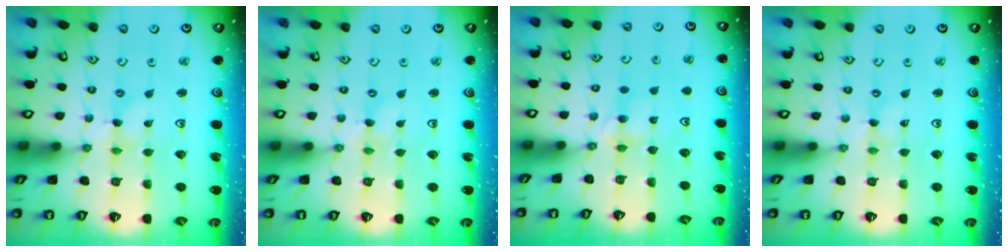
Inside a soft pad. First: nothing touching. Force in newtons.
{"total": 0.0}
{"total": 4.7, "press": 4.6, "slide": 0.7}
{"total": 0.0}